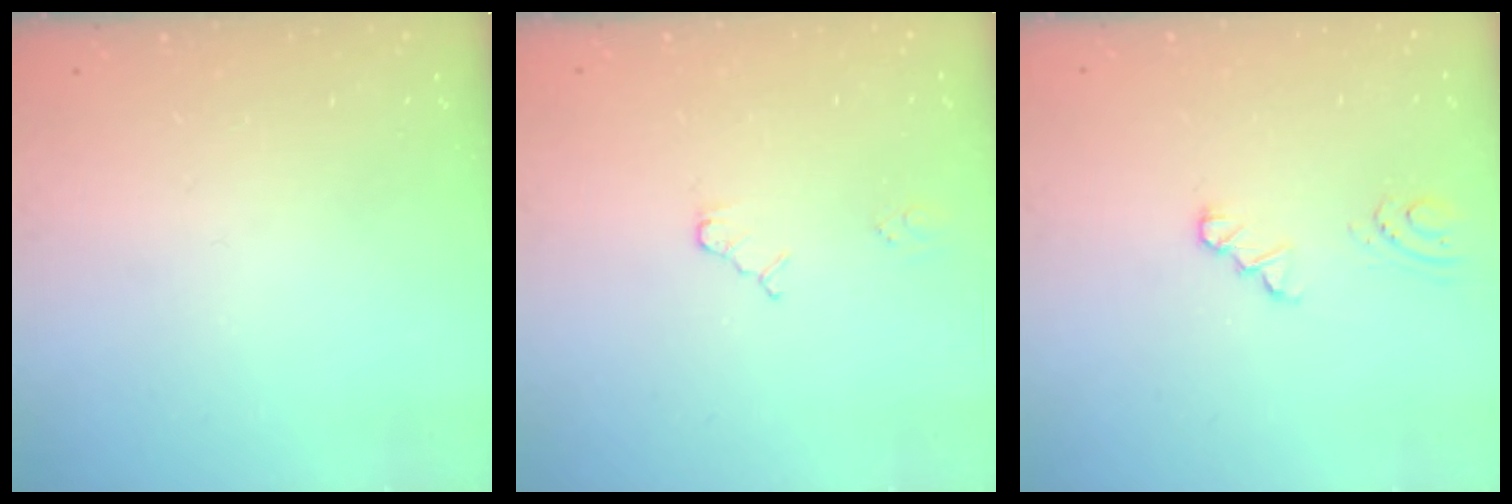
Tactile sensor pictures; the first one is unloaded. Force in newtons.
{"total": 1.9, "press": 1.9, "slide": 0.3}
{"total": 1.2, "press": 1.2, "slide": 0.2}